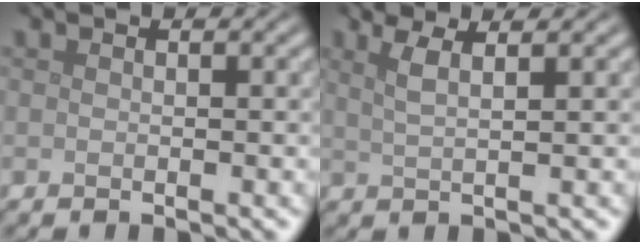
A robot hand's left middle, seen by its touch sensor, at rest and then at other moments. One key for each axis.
{"total": 2.6, "fx": 1.3, "fy": 0.8, "fz": 2.1, "tx": -0.026, "ty": 0.006, "tz": 0.009}